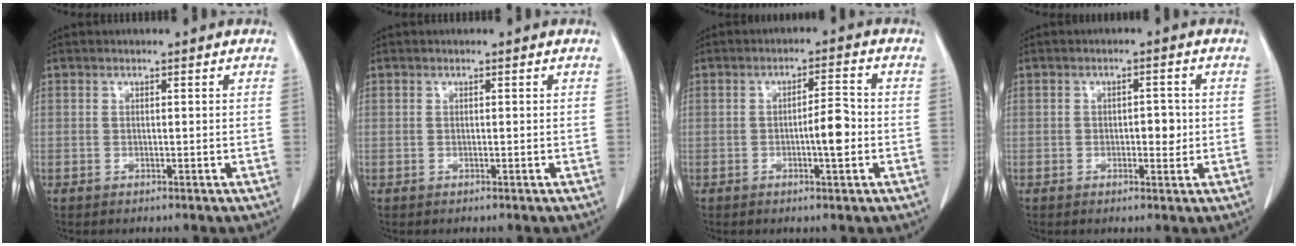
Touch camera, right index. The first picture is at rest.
{"total": 0.0}
{"total": 4.7, "force": [-1.0, 0.7, 4.5], "torque": [-0.071, 0.004, -0.014]}
{"total": 2.9, "force": [-0.2, 1.4, 2.5], "torque": [-0.031, 0.002, -0.001]}